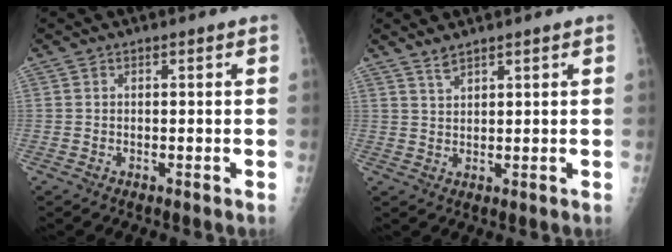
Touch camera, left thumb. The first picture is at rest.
{"total": 2.2, "force": [2.1, 0.3, 0.8], "torque": [-0.008, -0.011, 0.042]}